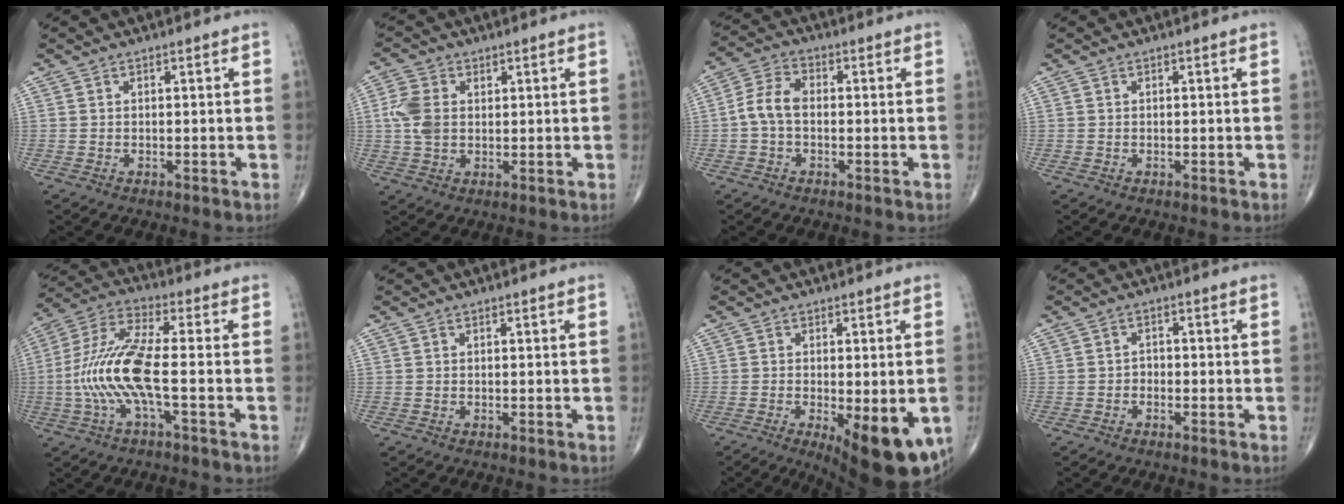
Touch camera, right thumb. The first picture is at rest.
{"total": 6.7, "force": [1.0, 4.9, 4.4], "torque": [-0.086, 0.003, 0.019]}
{"total": 6.0, "force": [-0.7, 3.8, 4.6], "torque": [-0.092, 0.020, -0.023]}
{"total": 0.0}
{"total": 13.2, "force": [-2.5, 3.0, 12.7], "torque": [-0.293, 0.034, -0.052]}
{"total": 0.0}
{"total": 14.4, "force": [-5.1, 5.0, 12.5], "torque": [-0.136, -0.017, -0.059]}
{"total": 1.5, "force": [-0.8, 1.1, 0.7], "torque": [0.000, 0.008, -0.018]}